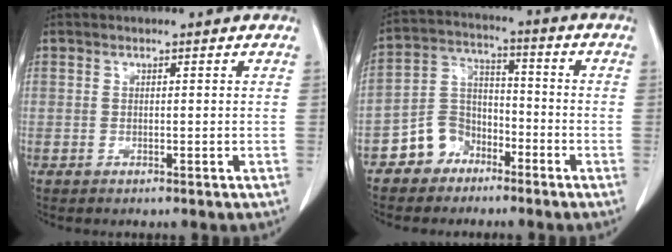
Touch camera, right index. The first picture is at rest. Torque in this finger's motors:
{"motor_torque": [0.04, -0.16, 0.08, -0.01]}